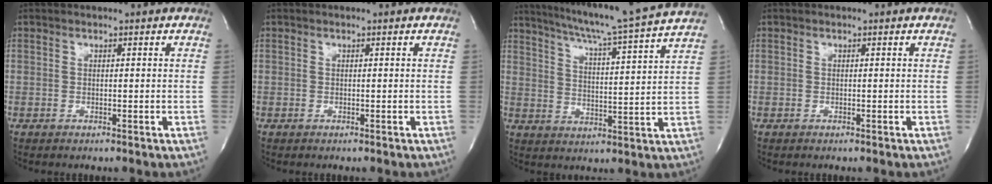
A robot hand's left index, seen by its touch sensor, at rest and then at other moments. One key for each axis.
{"total": 0.0}
{"total": 18.4, "fx": 16.2, "fy": -2.4, "fz": 8.3, "tx": -0.143, "ty": -0.038, "tz": 0.220}
{"total": 0.0}